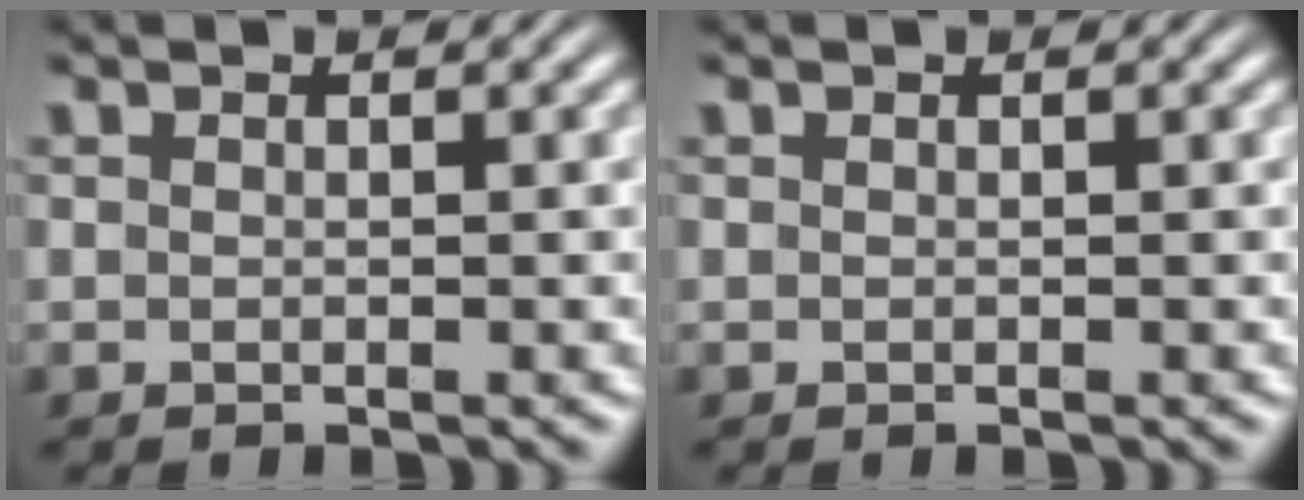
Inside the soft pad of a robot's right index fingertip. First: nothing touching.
{"total": 0.0}